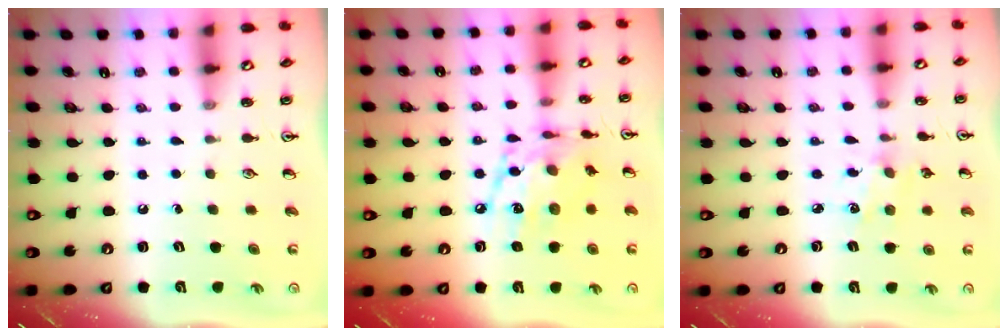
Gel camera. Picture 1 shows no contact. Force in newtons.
{"total": 13.8, "press": 13.7, "slide": 1.0}
{"total": 2.9, "press": 2.8, "slide": 0.8}